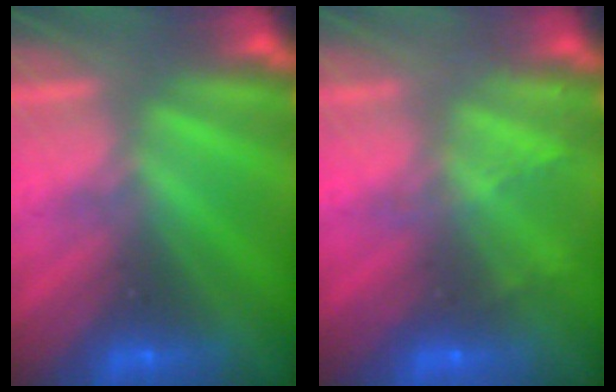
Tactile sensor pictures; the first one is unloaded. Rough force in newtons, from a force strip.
{"total": 2.2}